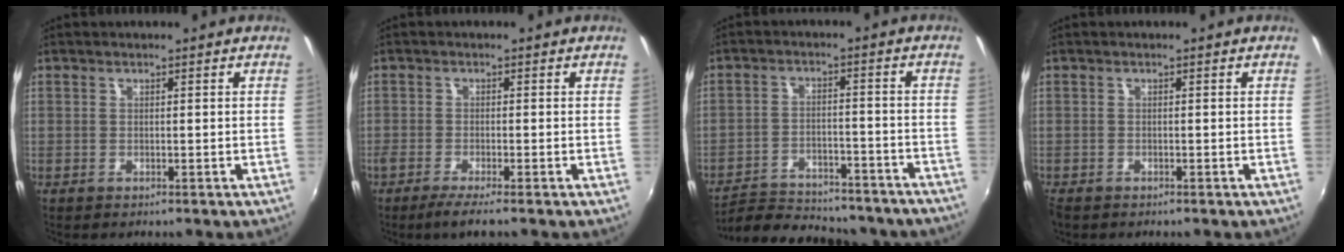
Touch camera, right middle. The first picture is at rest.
{"total": 3.5, "force": [-2.7, -0.4, 2.2], "torque": [-0.055, -0.014, -0.052]}
{"total": 21.2, "force": [-18.6, 6.5, 7.8], "torque": [-0.162, 0.000, -0.245]}
{"total": 1.5, "force": [-1.3, 0.6, 0.4], "torque": [-0.014, -0.008, -0.024]}